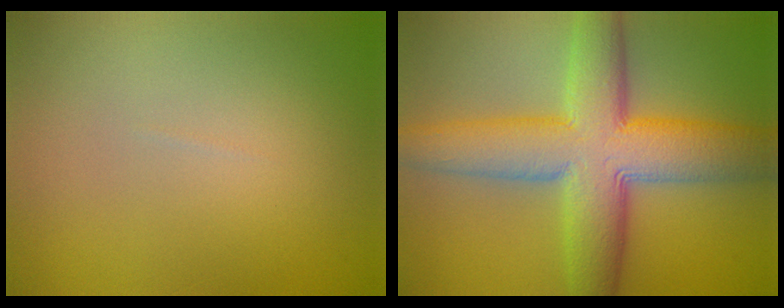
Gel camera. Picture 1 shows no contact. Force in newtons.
{"total": 11.0, "press": 11.0, "slide": 0.5}